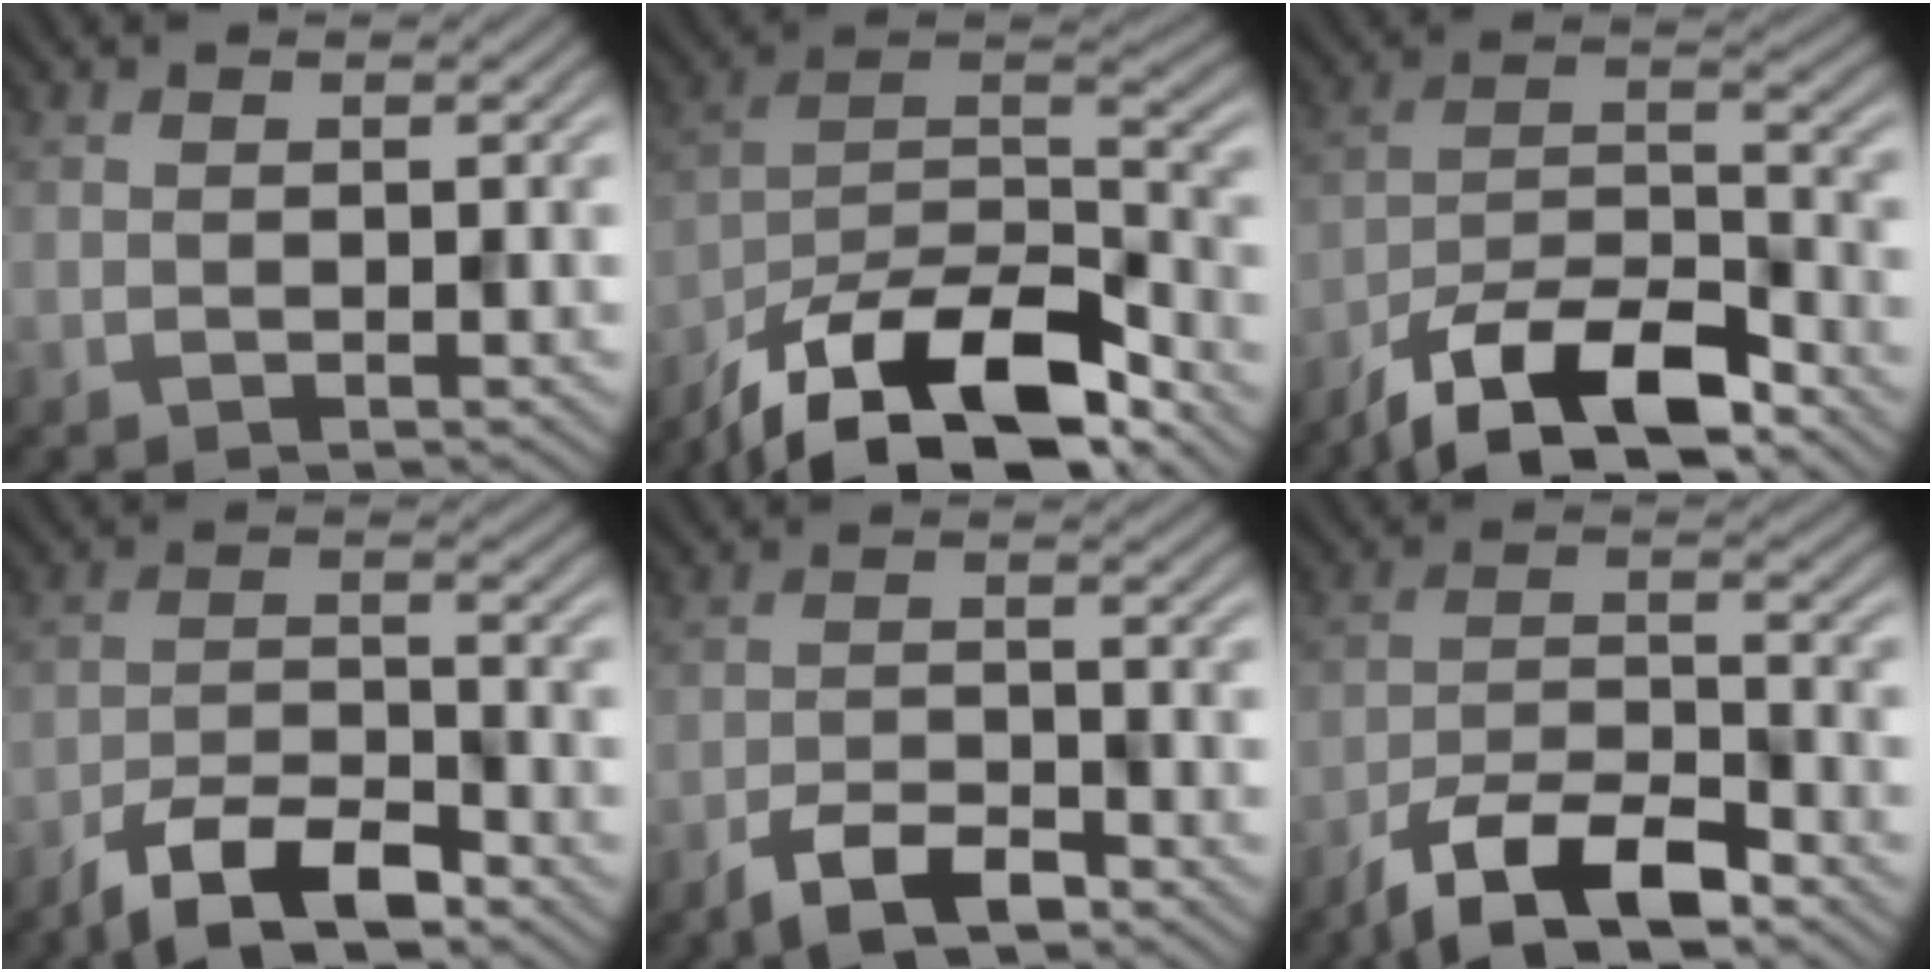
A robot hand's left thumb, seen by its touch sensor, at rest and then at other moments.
{"total": 15.9, "force": [-11.8, 5.2, 9.2], "torque": [-0.195, -0.011, -0.209]}
{"total": 11.9, "force": [-8.6, 3.9, 7.2], "torque": [-0.131, 0.000, -0.177]}
{"total": 7.6, "force": [-5.7, 2.3, 4.5], "torque": [-0.081, 0.001, -0.117]}
{"total": 4.9, "force": [-3.6, 1.7, 2.9], "torque": [-0.052, 0.002, -0.073]}
{"total": 9.7, "force": [-6.9, 3.1, 6.0], "torque": [-0.105, -0.001, -0.141]}